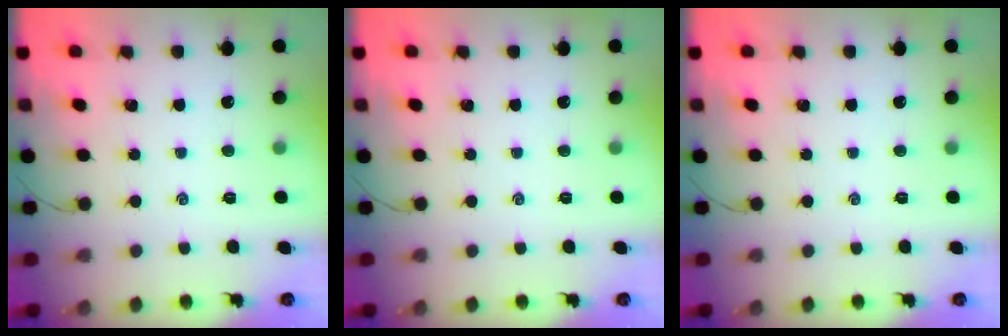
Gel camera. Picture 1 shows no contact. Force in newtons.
{"total": 0.0}
{"total": 0.0}